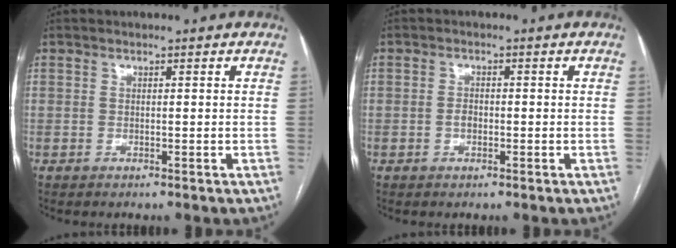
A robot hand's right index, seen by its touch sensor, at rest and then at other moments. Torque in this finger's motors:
{"motor_torque": [0.34, -0.23, 0.25, 0.05]}